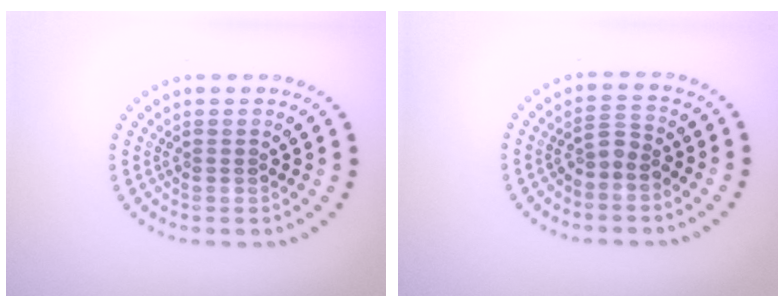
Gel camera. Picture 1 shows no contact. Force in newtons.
{"total": 1.9, "press": 1.5, "slide": 1.2}